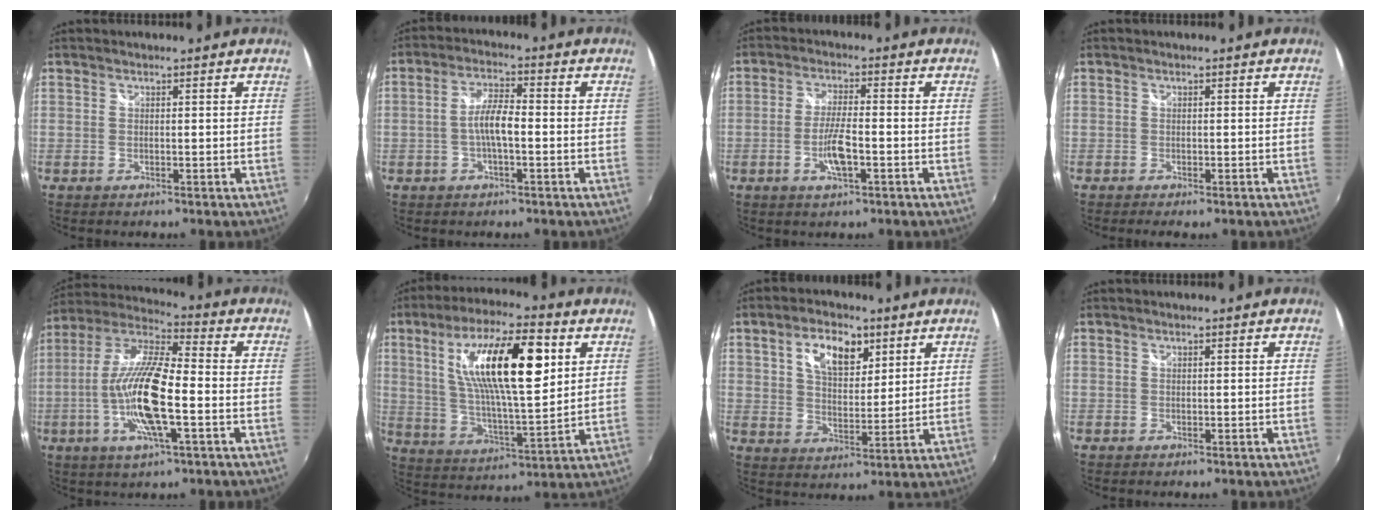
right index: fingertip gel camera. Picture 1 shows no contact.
{"total": 5.3, "force": [-1.3, 1.4, 5.0], "torque": [-0.098, 0.010, -0.023]}
{"total": 6.1, "force": [-2.2, 1.5, 5.5], "torque": [-0.111, -0.002, -0.040]}
{"total": 1.3, "force": [-1.1, 0.4, 0.7], "torque": [-0.016, -0.008, -0.018]}
{"total": 16.7, "force": [-4.0, 3.8, 15.7], "torque": [-0.311, -0.008, -0.082]}
{"total": 20.2, "force": [6.8, 6.0, 18.1], "torque": [-0.320, 0.013, 0.119]}
{"total": 9.6, "force": [4.6, 5.2, 6.7], "torque": [-0.114, 0.013, 0.079]}
{"total": 0.0}